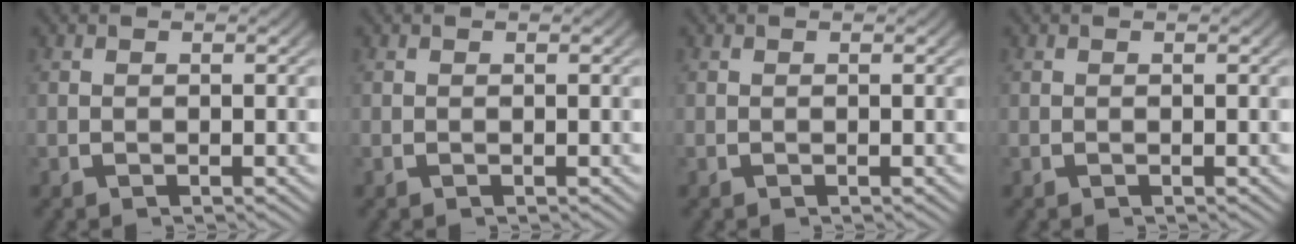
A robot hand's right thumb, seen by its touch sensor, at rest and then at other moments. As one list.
[{"total": 0.0}, {"total": 0.0}, {"total": 0.0}]